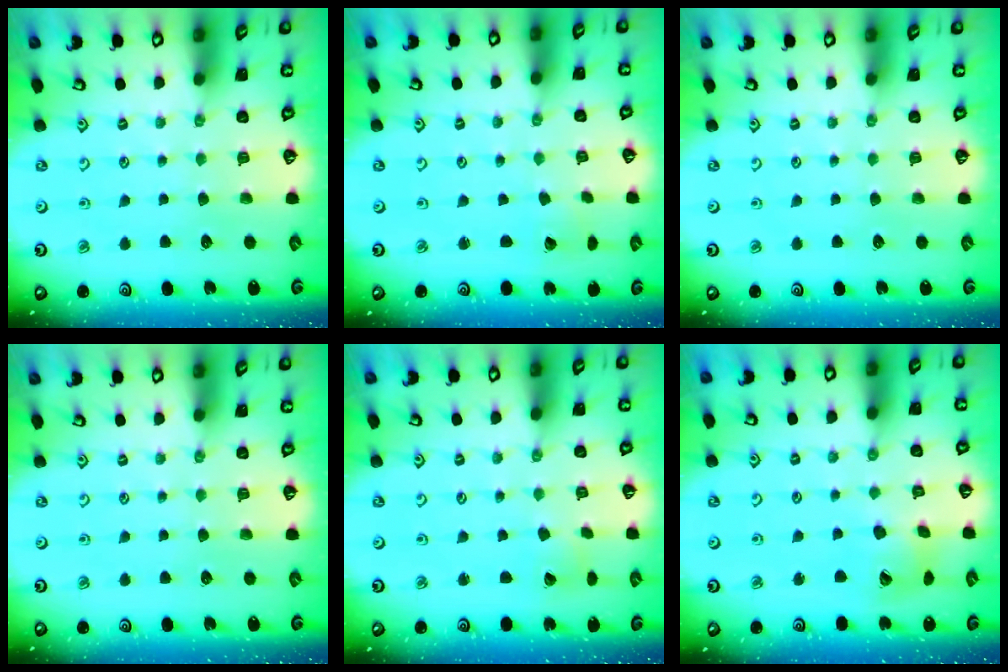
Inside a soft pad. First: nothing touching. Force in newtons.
{"total": 1.5, "press": 1.5, "slide": 0.0}
{"total": 0.0}
{"total": 0.0}
{"total": 2.7, "press": 2.7, "slide": 0.3}
{"total": 10.8, "press": 10.7, "slide": 1.4}